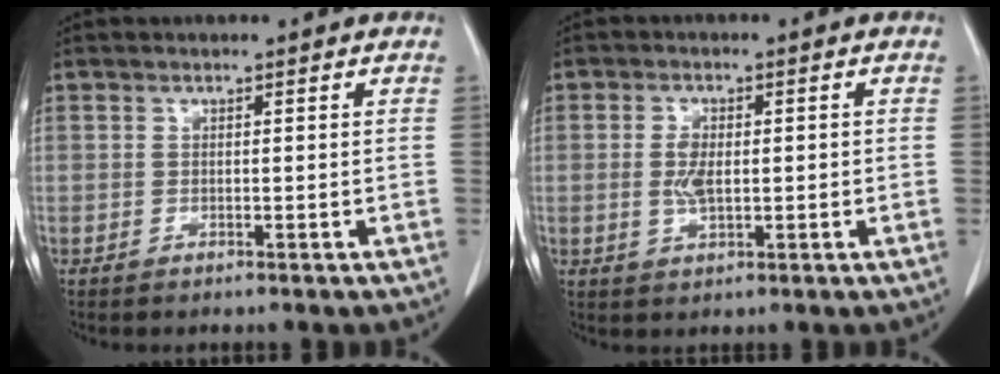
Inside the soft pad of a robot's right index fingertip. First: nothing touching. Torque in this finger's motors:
{"motor_torque": [0.12, -0.03, 0.13, 0.05]}